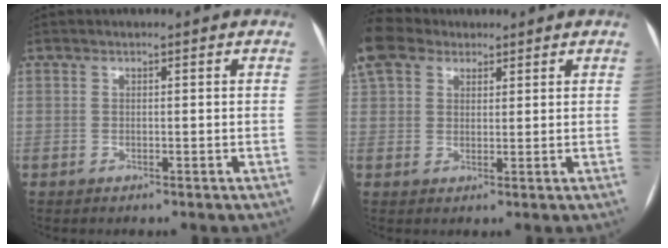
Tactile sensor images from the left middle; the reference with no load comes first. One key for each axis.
{"total": 6.2, "fx": 5.1, "fy": 3.1, "fz": 1.8, "tx": -0.051, "ty": 0.029, "tz": 0.104}